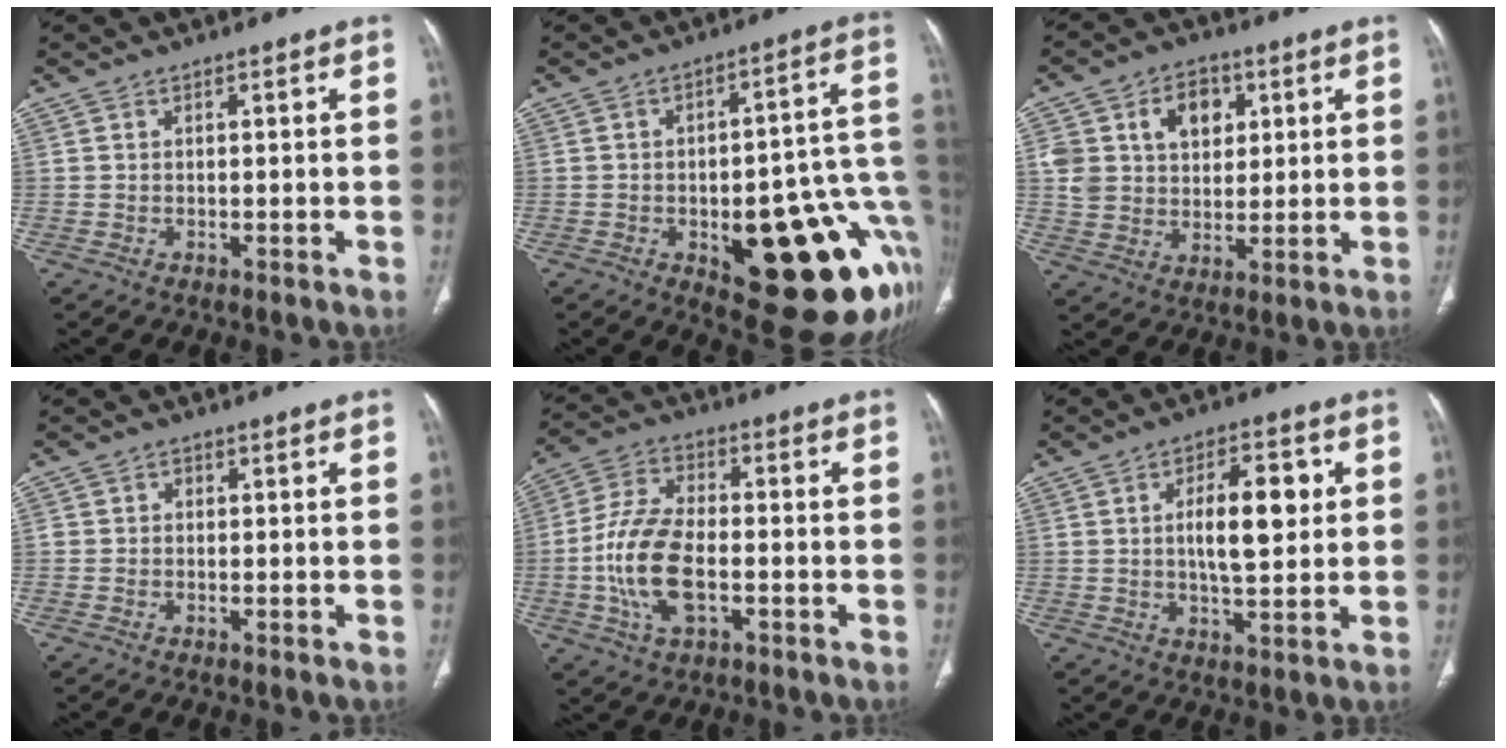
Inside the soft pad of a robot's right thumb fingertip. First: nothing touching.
{"total": 25.9, "force": [-7.5, 10.0, 22.7], "torque": [-0.210, 0.034, -0.077]}
{"total": 12.1, "force": [4.1, 9.0, 7.0], "torque": [-0.078, -0.005, 0.077]}
{"total": 0.9, "force": [0.0, 0.8, 0.4], "torque": [0.002, 0.004, -0.005]}
{"total": 13.1, "force": [-3.0, 6.9, 10.8], "torque": [-0.222, 0.019, -0.058]}
{"total": 10.7, "force": [1.8, 4.4, 9.6], "torque": [-0.136, 0.002, 0.028]}